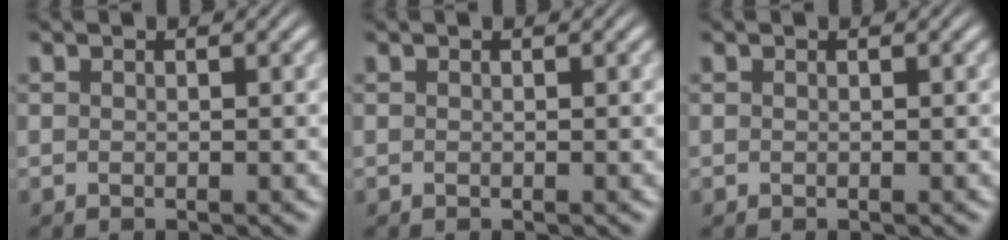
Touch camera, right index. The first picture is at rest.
{"total": 0.0}
{"total": 0.0}